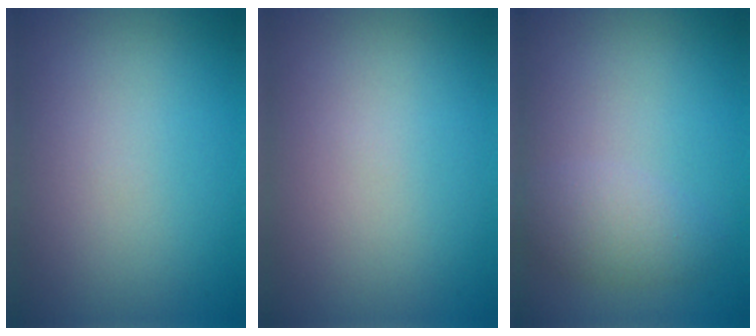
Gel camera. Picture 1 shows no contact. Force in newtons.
{"total": 0.0}
{"total": 2.6, "press": 2.6, "slide": 0.1}